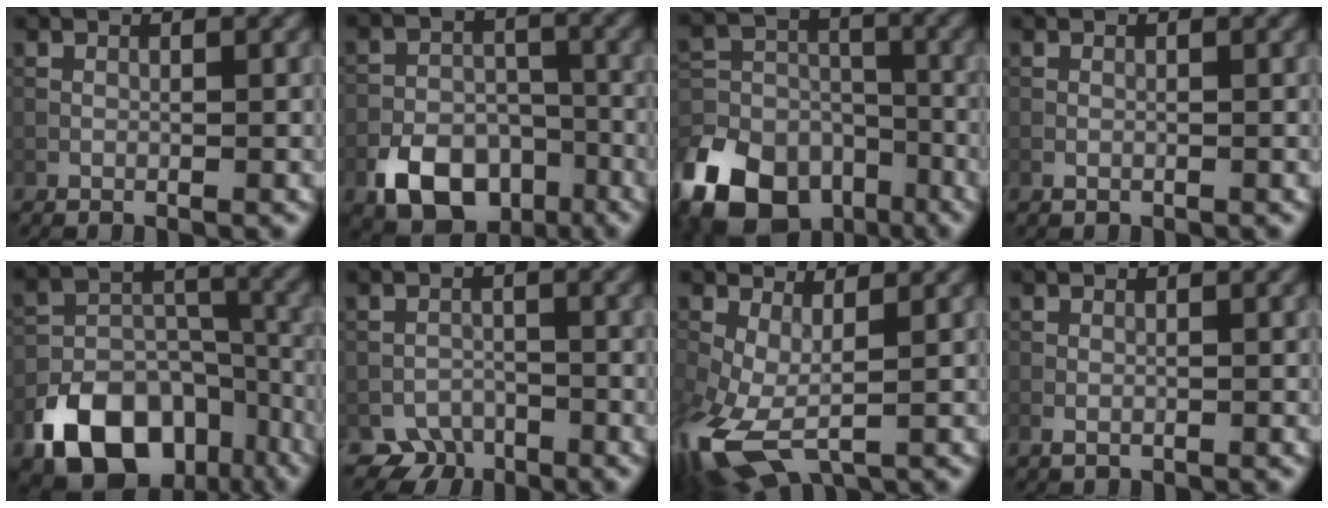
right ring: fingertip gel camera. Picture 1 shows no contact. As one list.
[{"total": 7.6, "force": [-4.2, 4.8, 4.1], "torque": [-0.064, -0.010, -0.069]}, {"total": 15.4, "force": [-9.3, 10.1, 7.0], "torque": [-0.172, -0.026, -0.158]}, {"total": 0.6, "force": [-0.3, 0.4, 0.3], "torque": [-0.008, -0.001, -0.005]}, {"total": 12.3, "force": [-7.1, 7.9, 6.2], "torque": [-0.119, -0.010, -0.121]}, {"total": 3.0, "force": [-2.3, 1.9, 0.4], "torque": [0.005, 0.001, -0.043]}, {"total": 8.8, "force": [-1.8, 5.0, 7.0], "torque": [-0.182, -0.023, -0.027]}, {"total": 0.9, "force": [-0.3, 0.6, 0.6], "torque": [-0.013, -0.002, -0.007]}]